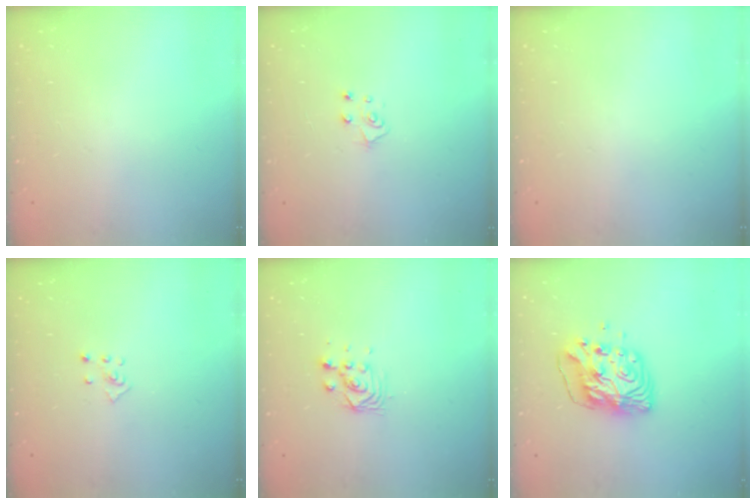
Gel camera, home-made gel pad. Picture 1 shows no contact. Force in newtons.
{"total": 5.1, "press": 5.1, "slide": 0.5}
{"total": 0.0}
{"total": 3.9, "press": 3.9, "slide": 0.2}
{"total": 2.9, "press": 2.8, "slide": 0.8}
{"total": 10.5, "press": 10.4, "slide": 1.7}